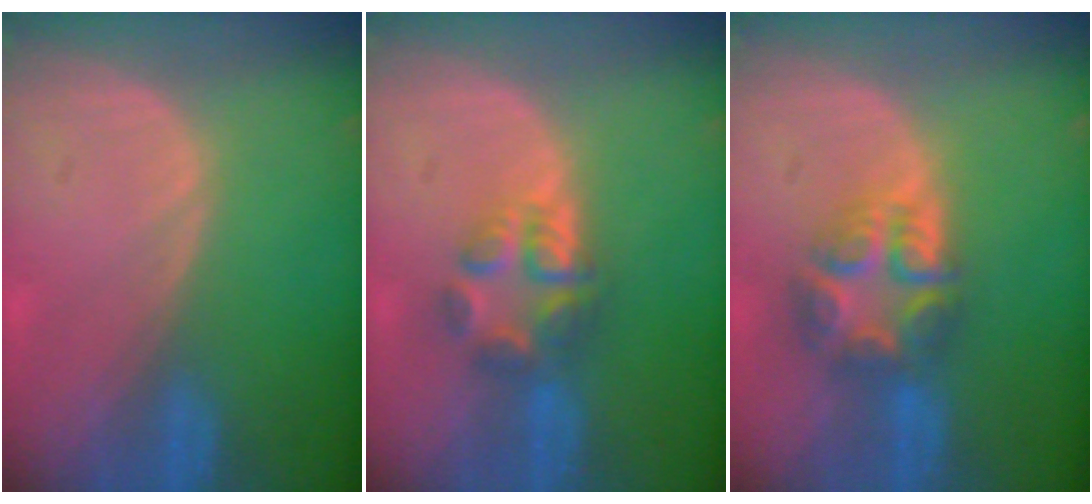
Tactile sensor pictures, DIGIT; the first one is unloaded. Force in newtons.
{"total": 5.9, "press": 5.3, "slide": 2.5}
{"total": 7.6, "press": 6.7, "slide": 3.6}